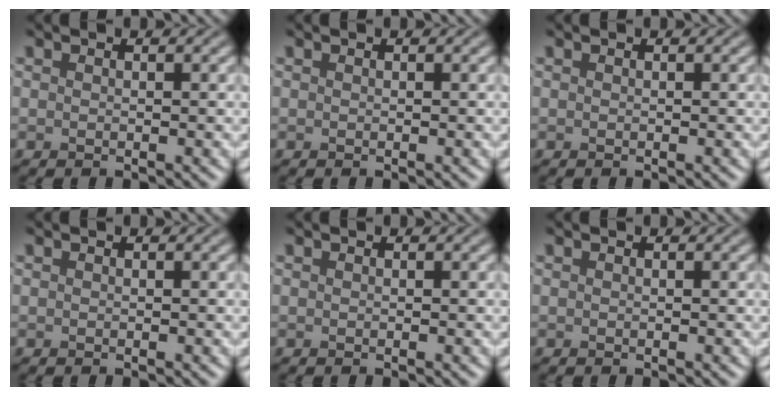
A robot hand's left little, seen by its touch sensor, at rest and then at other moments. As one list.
[{"total": 0.0}, {"total": 0.0}, {"total": 0.0}, {"total": 0.0}, {"total": 0.0}]